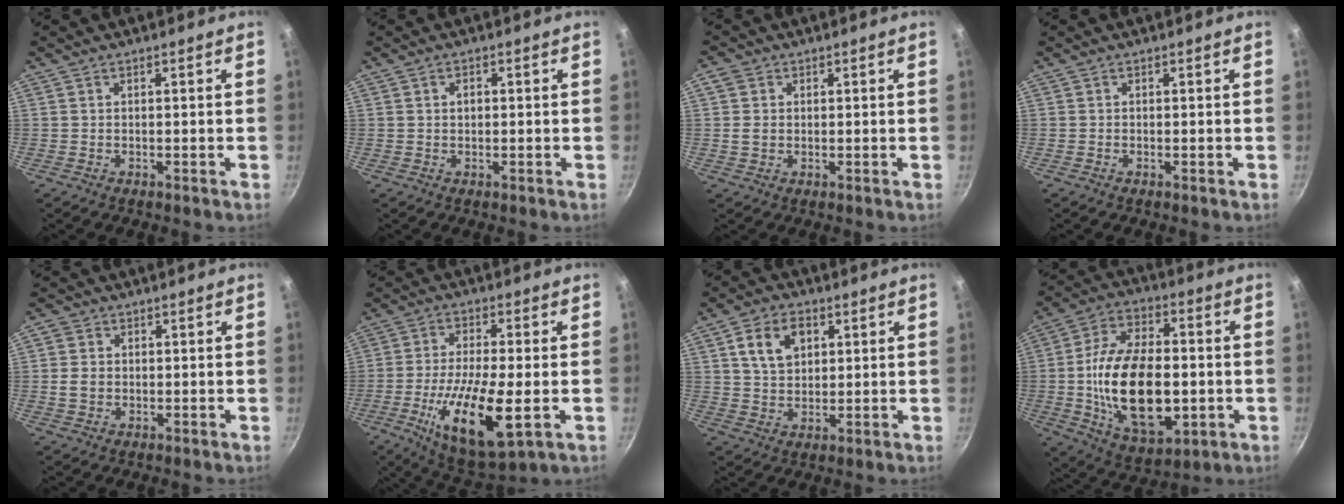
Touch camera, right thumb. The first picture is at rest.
{"total": 1.3, "force": [0.2, 1.0, 0.9], "torque": [-0.011, 0.003, 0.002]}
{"total": 3.3, "force": [0.3, 2.9, 1.6], "torque": [-0.019, 0.000, 0.000]}
{"total": 0.0}
{"total": 4.0, "force": [0.0, 3.4, 2.0], "torque": [-0.023, 0.003, -0.005]}
{"total": 17.4, "force": [-4.3, 5.6, 15.8], "torque": [-0.291, 0.002, -0.076]}
{"total": 8.8, "force": [3.1, 6.2, 5.5], "torque": [-0.078, -0.002, 0.053]}
{"total": 22.7, "force": [-2.3, 13.2, 18.4], "torque": [-0.310, 0.009, -0.030]}